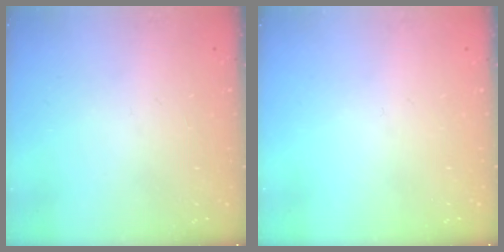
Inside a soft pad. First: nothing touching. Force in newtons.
{"total": 0.0}